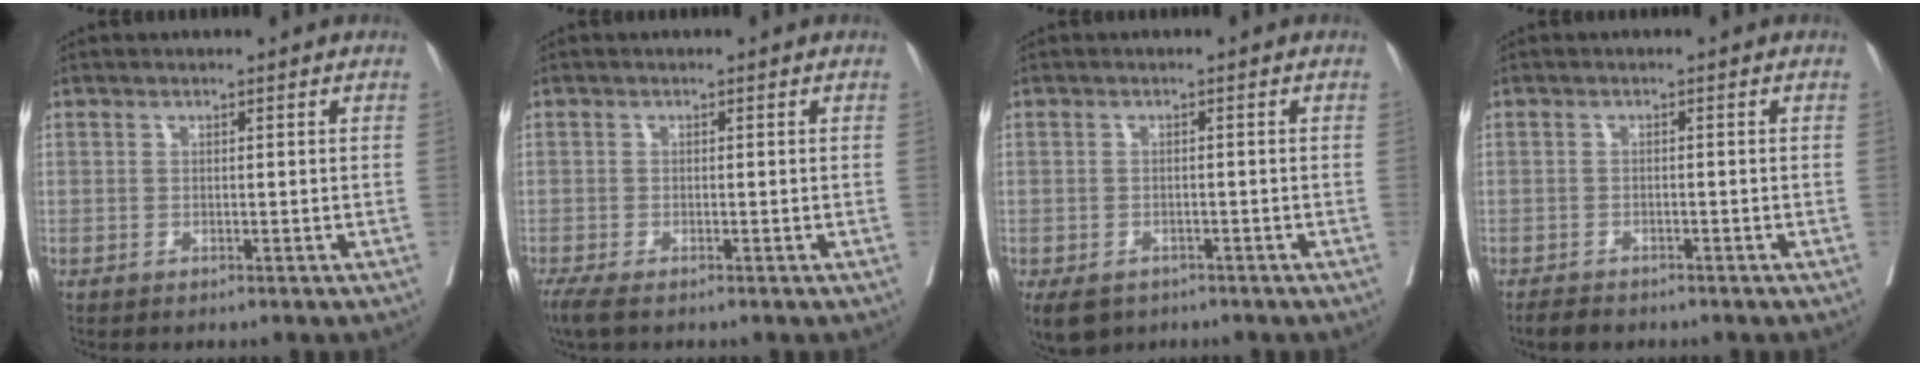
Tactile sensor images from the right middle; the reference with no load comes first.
{"total": 3.0, "force": [-2.3, 0.5, 1.9], "torque": [-0.039, -0.013, -0.042]}
{"total": 6.1, "force": [-4.1, 3.8, 2.3], "torque": [-0.040, -0.005, -0.060]}
{"total": 2.6, "force": [-2.3, 1.0, 0.8], "torque": [-0.018, -0.004, -0.035]}